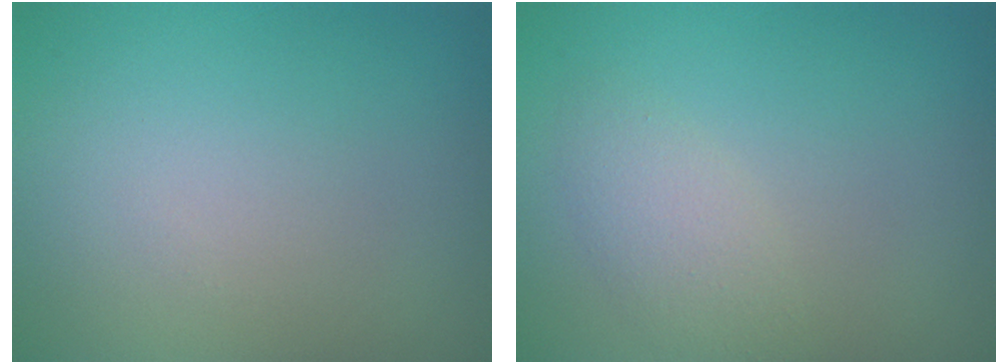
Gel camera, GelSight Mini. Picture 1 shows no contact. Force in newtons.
{"total": 2.1, "press": 2.1, "slide": 0.1}